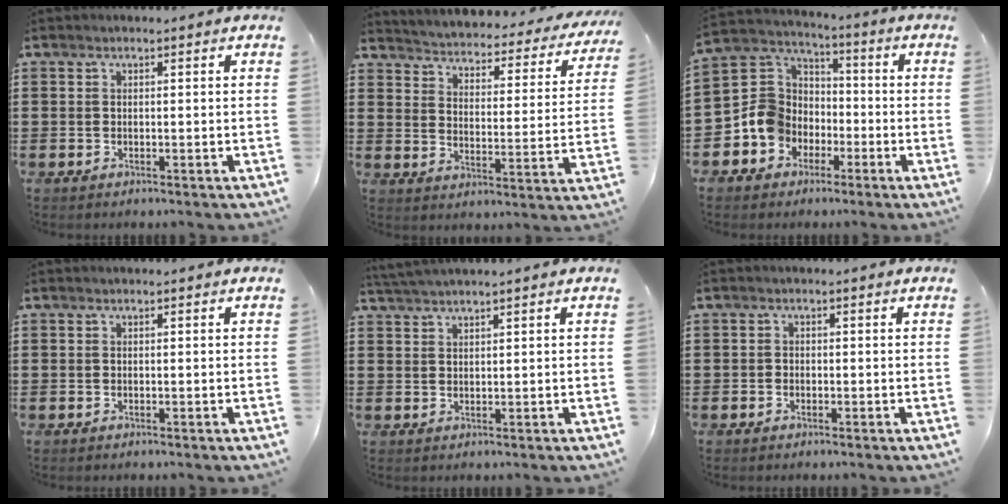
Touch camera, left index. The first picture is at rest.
{"total": 2.6, "force": [2.6, 0.1, 0.2], "torque": [-0.025, -0.030, 0.034]}
{"total": 8.2, "force": [-2.6, 7.5, 1.7], "torque": [-0.092, 0.003, -0.056]}
{"total": 0.0}
{"total": 2.0, "force": [1.9, -0.4, 0.6], "torque": [-0.014, 0.002, 0.037]}
{"total": 0.8, "force": [-0.5, 0.7, 0.2], "torque": [-0.006, 0.001, -0.011]}